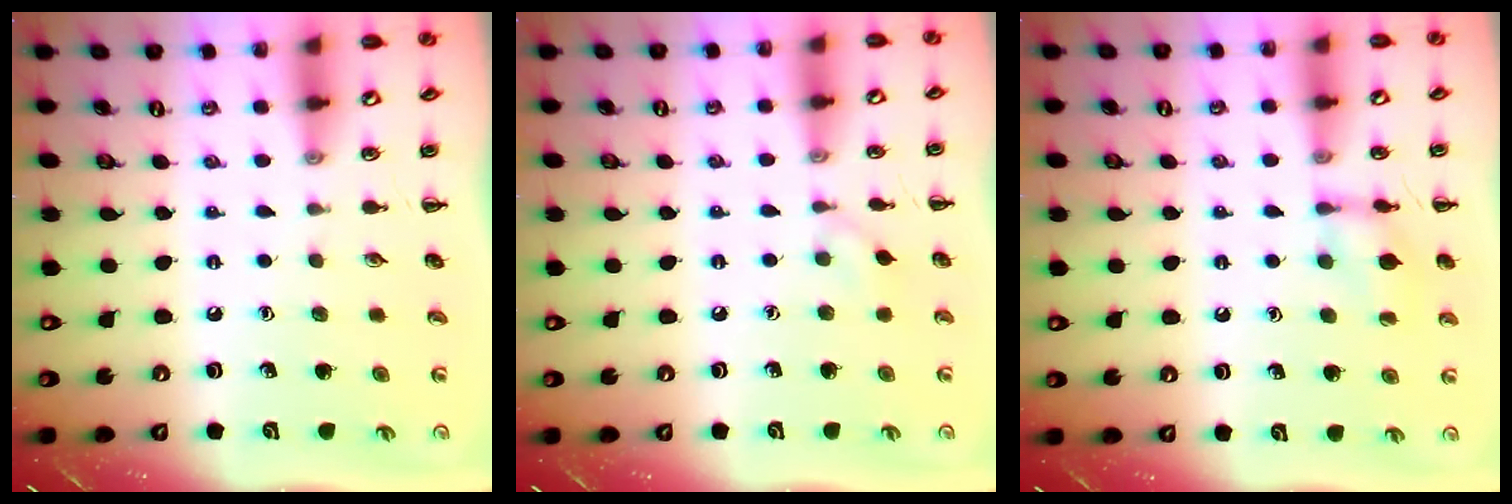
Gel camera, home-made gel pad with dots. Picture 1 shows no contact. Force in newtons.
{"total": 5.0, "press": 4.7, "slide": 1.6}
{"total": 10.5, "press": 10.3, "slide": 1.5}